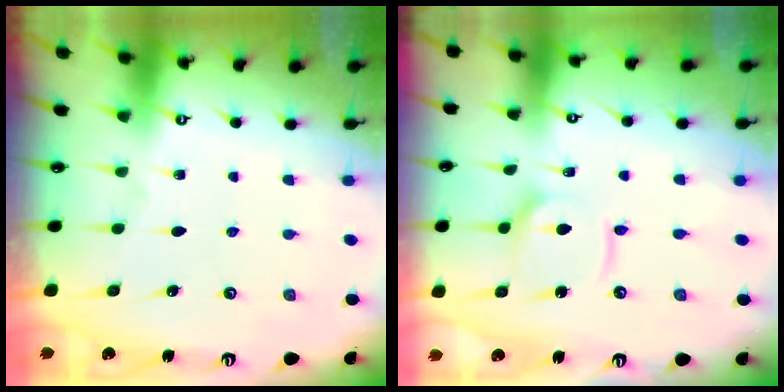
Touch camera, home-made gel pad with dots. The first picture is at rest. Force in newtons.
{"total": 7.5, "press": 7.4, "slide": 0.8}